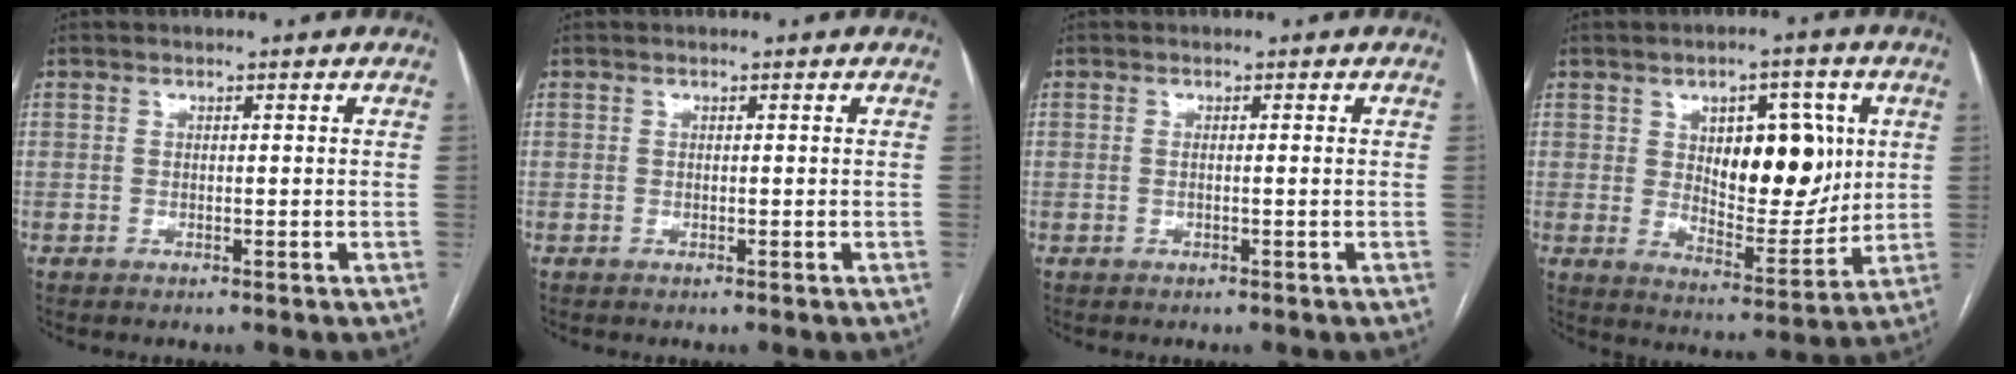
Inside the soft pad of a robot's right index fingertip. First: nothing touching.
{"total": 0.0}
{"total": 0.7, "force": [0.0, -0.1, 0.6], "torque": [-0.013, 0.001, 0.003]}
{"total": 12.8, "force": [3.2, 5.9, 10.8], "torque": [-0.153, 0.005, 0.060]}